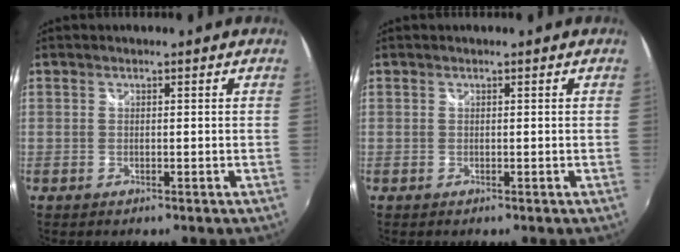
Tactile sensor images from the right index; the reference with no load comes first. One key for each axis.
{"total": 0.0}